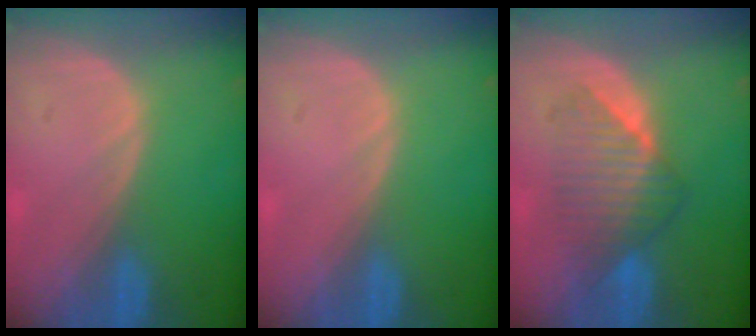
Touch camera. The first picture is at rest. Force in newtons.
{"total": 0.0}
{"total": 6.7, "press": 6.6, "slide": 1.0}